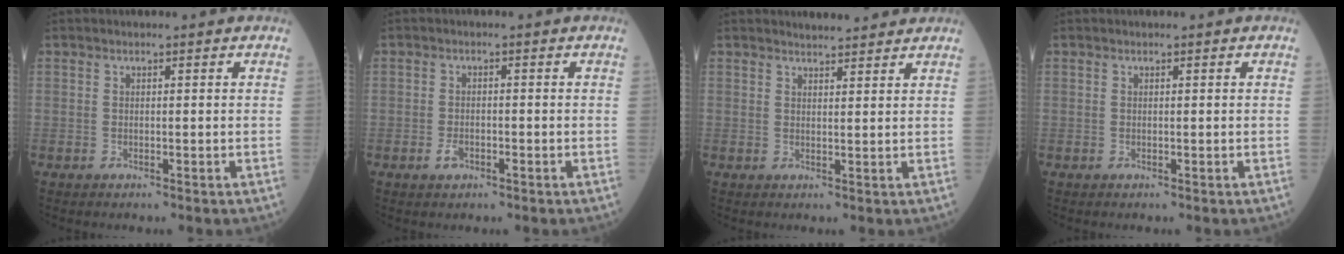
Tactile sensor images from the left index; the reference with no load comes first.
{"total": 1.9, "force": [-1.0, 1.0, 1.3], "torque": [-0.028, 0.001, -0.017]}
{"total": 4.8, "force": [4.6, 0.7, 1.2], "torque": [-0.021, 0.015, 0.057]}
{"total": 0.0}